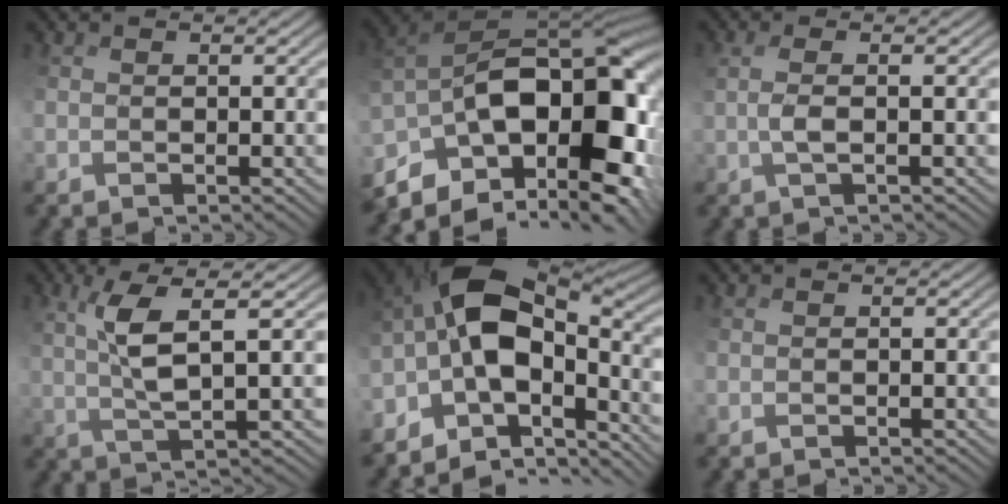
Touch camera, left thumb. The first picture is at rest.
{"total": 17.5, "force": [-3.9, 9.8, 14.0], "torque": [-0.248, -0.004, -0.049]}
{"total": 1.7, "force": [0.8, -1.0, 1.2], "torque": [-0.013, 0.016, 0.012]}
{"total": 5.3, "force": [3.0, -0.7, 4.3], "torque": [-0.088, 0.018, 0.069]}
{"total": 12.6, "force": [-2.7, 6.1, 10.7], "torque": [-0.211, 0.027, -0.055]}
{"total": 0.0}